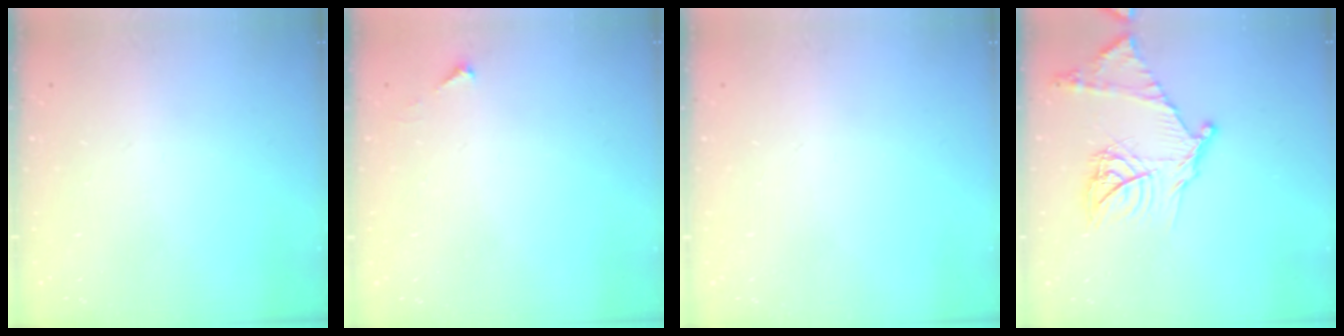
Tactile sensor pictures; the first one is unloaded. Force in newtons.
{"total": 3.4, "press": 3.4, "slide": 0.4}
{"total": 0.0}
{"total": 19.1, "press": 19.0, "slide": 1.7}